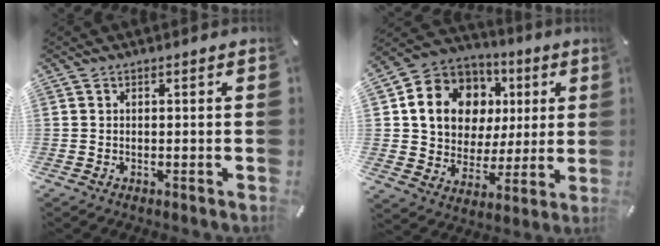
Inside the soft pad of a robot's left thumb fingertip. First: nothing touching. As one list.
[{"total": 15.2, "force": [4.3, 12.8, 6.9], "torque": [-0.128, -0.015, 0.089]}]